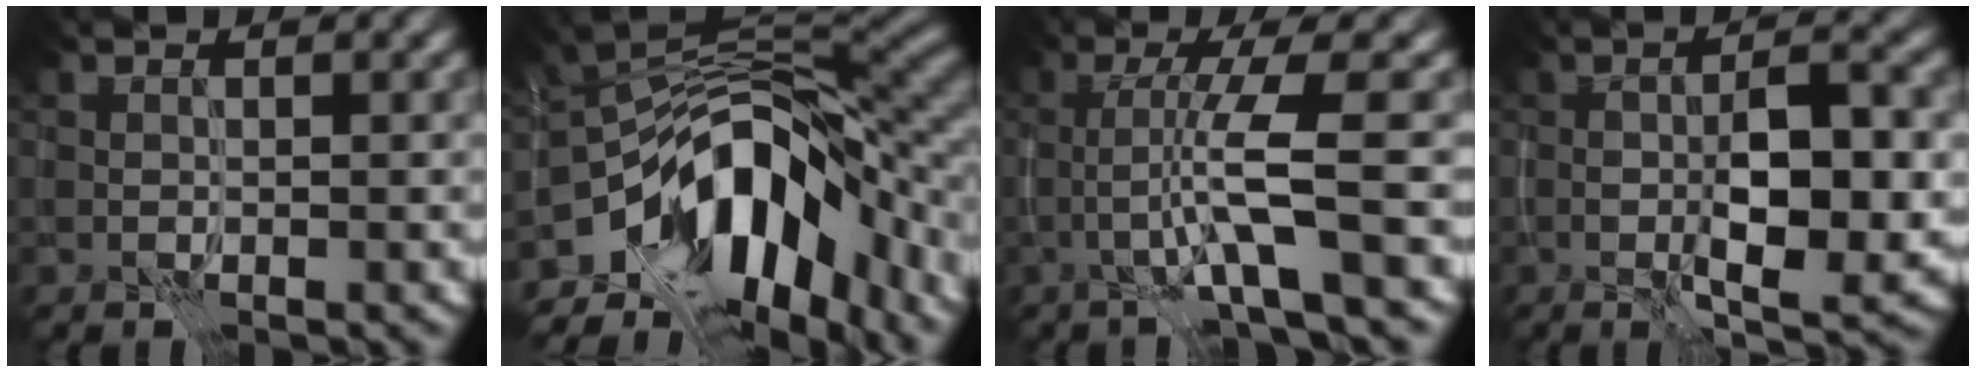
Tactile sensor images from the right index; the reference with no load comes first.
{"total": 12.9, "force": [-6.4, 6.9, 8.7], "torque": [-0.127, 0.012, -0.113]}
{"total": 4.8, "force": [-1.4, 0.0, 4.6], "torque": [-0.086, 0.009, -0.030]}
{"total": 7.7, "force": [-0.8, 2.9, 7.1], "torque": [-0.116, -0.005, -0.010]}